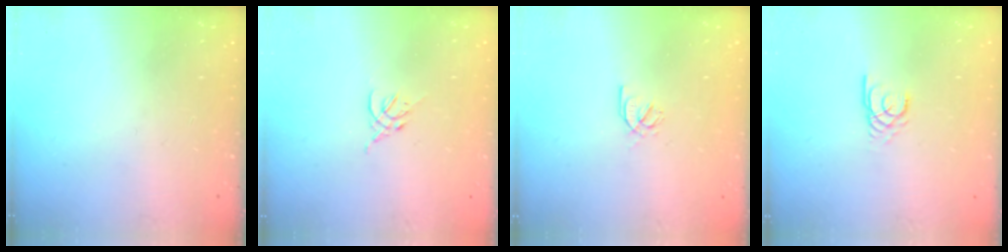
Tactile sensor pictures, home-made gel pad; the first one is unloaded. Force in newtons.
{"total": 2.3, "press": 2.2, "slide": 0.5}
{"total": 2.1, "press": 2.1, "slide": 0.2}
{"total": 2.1, "press": 2.1, "slide": 0.0}